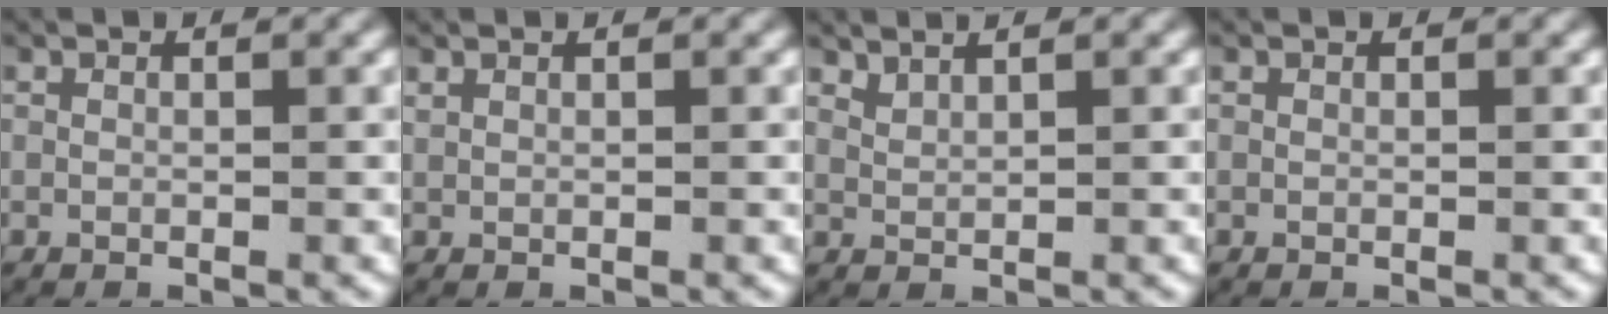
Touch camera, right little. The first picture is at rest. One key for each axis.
{"total": 0.5, "fx": 0.5, "fy": 0.2, "fz": 0.2, "tx": -0.008, "ty": 0.001, "tz": 0.012}
{"total": 2.2, "fx": 1.9, "fy": 0.6, "fz": 0.8, "tx": -0.018, "ty": 0.003, "tz": 0.038}
{"total": 0.0}